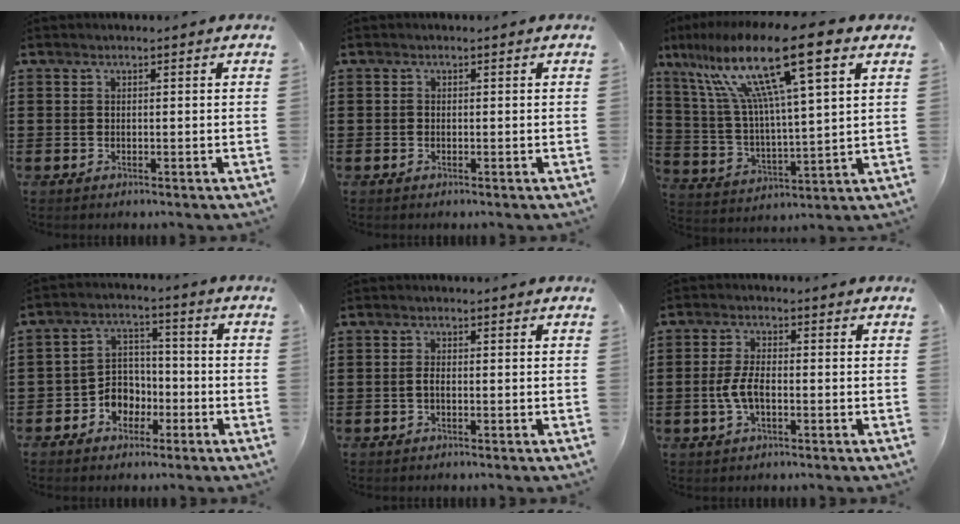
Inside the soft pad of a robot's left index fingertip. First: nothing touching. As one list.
[{"total": 0.5, "force": [-0.2, 0.4, 0.3], "torque": [-0.007, -0.001, -0.005]}, {"total": 17.0, "force": [10.0, 1.9, 13.6], "torque": [-0.291, -0.037, 0.156]}, {"total": 5.4, "force": [-2.7, 4.4, 1.6], "torque": [-0.045, 0.012, -0.054]}, {"total": 1.2, "force": [-0.4, 0.4, 1.0], "torque": [-0.029, -0.004, -0.009]}, {"total": 4.7, "force": [-1.0, 1.9, 4.1], "torque": [-0.100, -0.004, -0.025]}]